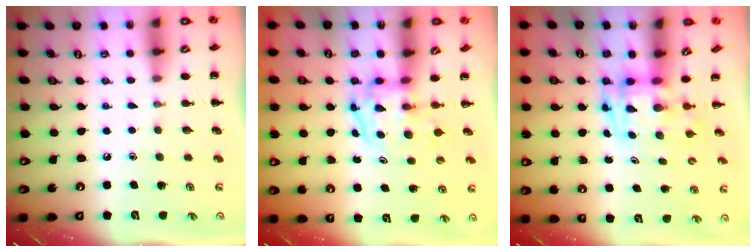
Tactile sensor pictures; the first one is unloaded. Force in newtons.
{"total": 3.7, "press": 3.7, "slide": 0.6}
{"total": 3.5, "press": 3.4, "slide": 0.7}